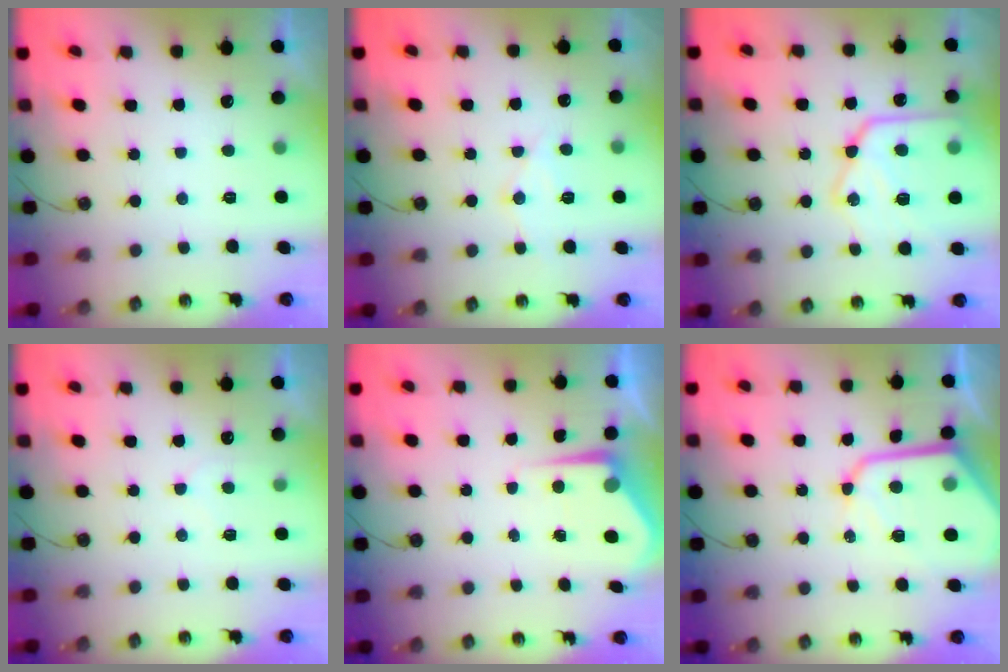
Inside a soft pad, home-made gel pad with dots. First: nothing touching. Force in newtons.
{"total": 9.2, "press": 9.1, "slide": 0.7}
{"total": 19.9, "press": 19.8, "slide": 2.0}
{"total": 5.3, "press": 5.3, "slide": 0.5}
{"total": 5.4, "press": 5.4, "slide": 0.3}
{"total": 14.5, "press": 14.4, "slide": 1.5}